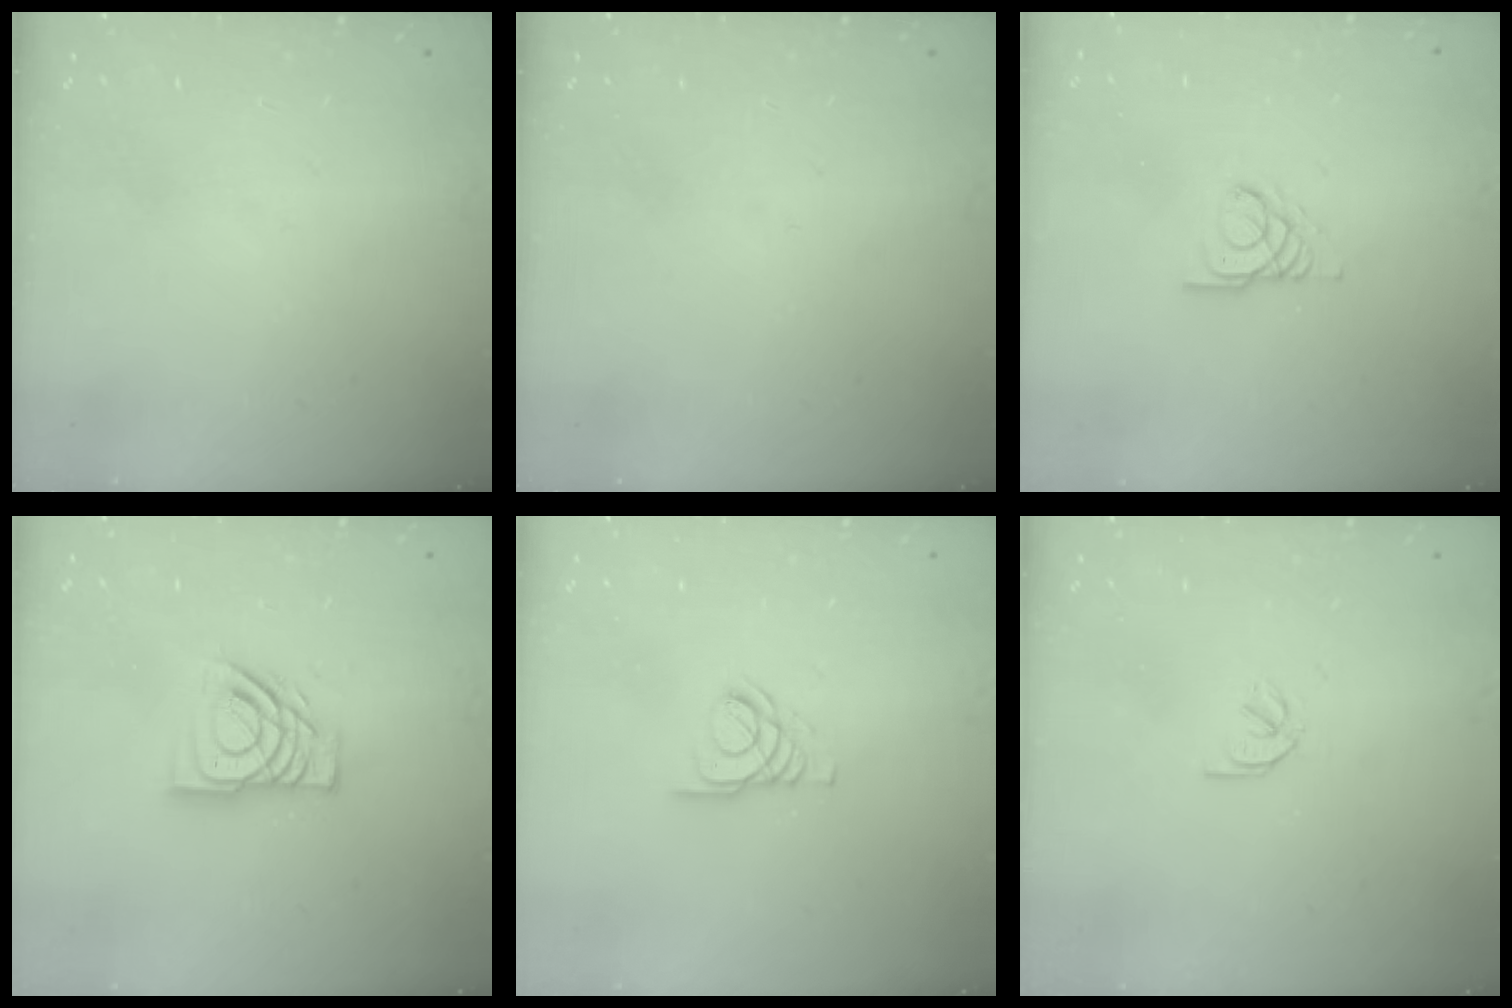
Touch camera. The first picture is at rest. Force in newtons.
{"total": 0.0}
{"total": 3.4, "press": 3.4, "slide": 0.3}
{"total": 12.6, "press": 12.6, "slide": 1.6}
{"total": 2.8, "press": 2.8, "slide": 0.3}
{"total": 1.9, "press": 1.9, "slide": 0.3}